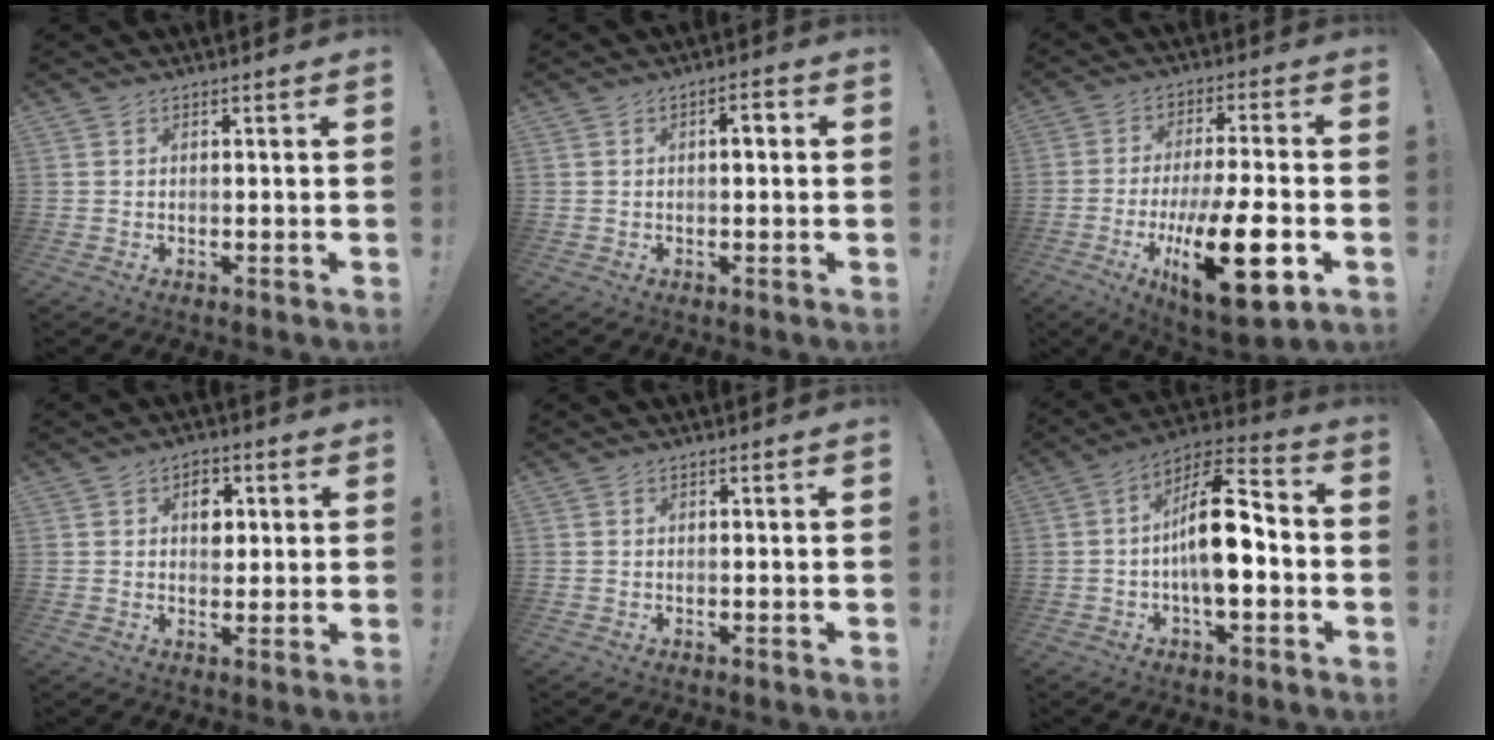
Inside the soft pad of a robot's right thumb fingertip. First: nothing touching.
{"total": 2.8, "force": [0.0, 1.2, 2.5], "torque": [-0.035, 0.007, -0.005]}
{"total": 21.3, "force": [-7.1, 6.4, 19.1], "torque": [-0.313, 0.026, -0.107]}
{"total": 6.1, "force": [1.6, 4.7, 3.5], "torque": [-0.032, -0.003, 0.023]}
{"total": 0.0}
{"total": 15.4, "force": [-1.7, 6.5, 13.9], "torque": [-0.235, 0.013, -0.029]}